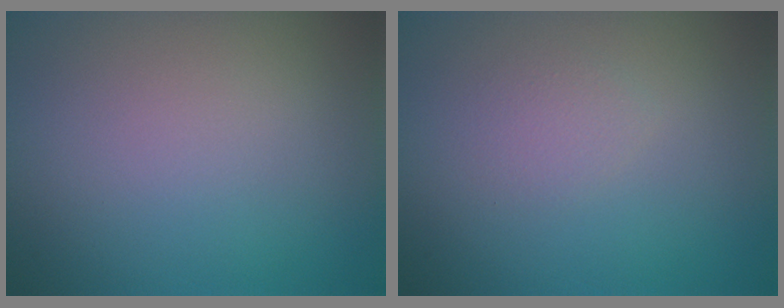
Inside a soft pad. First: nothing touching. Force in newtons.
{"total": 1.1, "press": 1.1, "slide": 0.0}